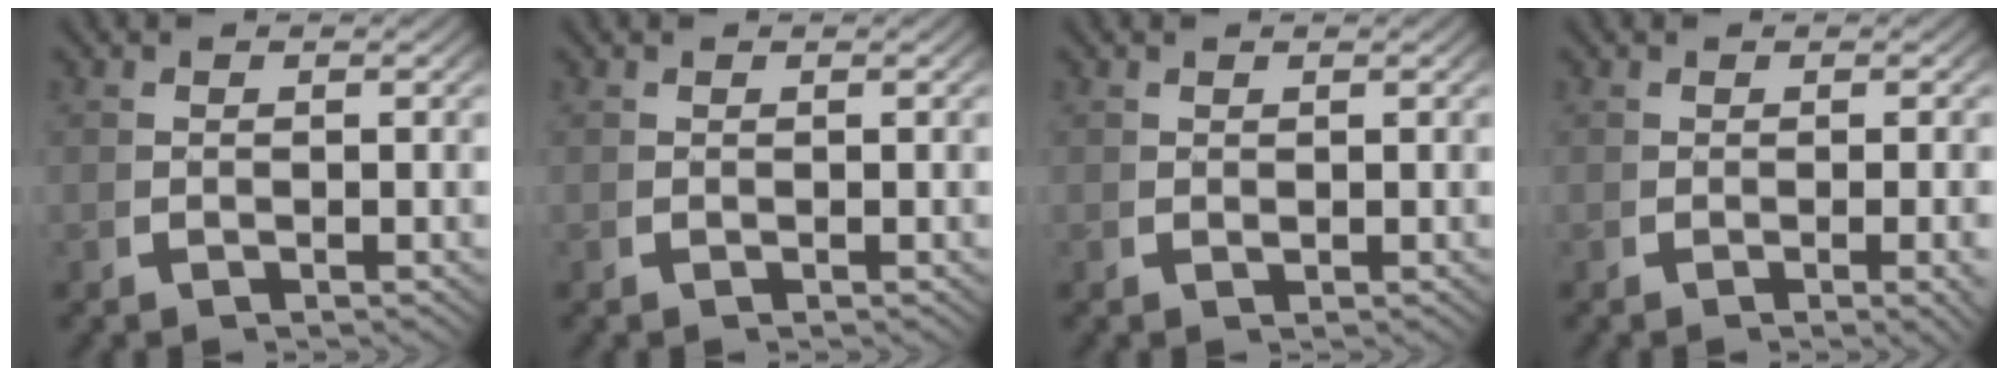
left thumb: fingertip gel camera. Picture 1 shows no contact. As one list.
[{"total": 0.0}, {"total": 0.5, "force": [0.5, 0.0, 0.0], "torque": [0.002, 0.001, 0.009]}, {"total": 1.7, "force": [-0.1, 0.2, 1.7], "torque": [-0.018, 0.002, -0.003]}]